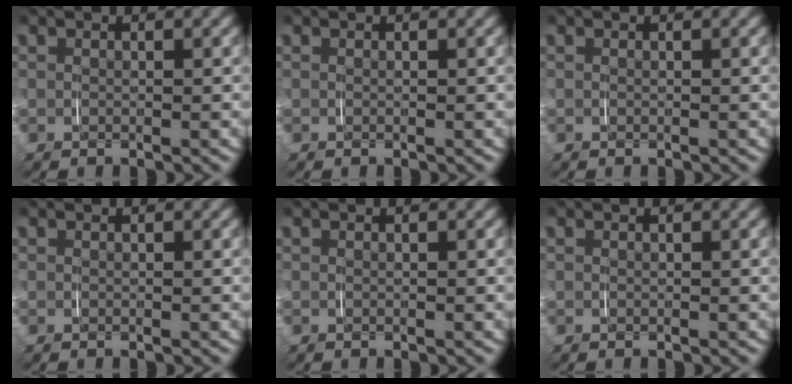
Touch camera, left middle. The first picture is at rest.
{"total": 0.0}
{"total": 0.0}
{"total": 0.0}
{"total": 0.0}
{"total": 0.0}